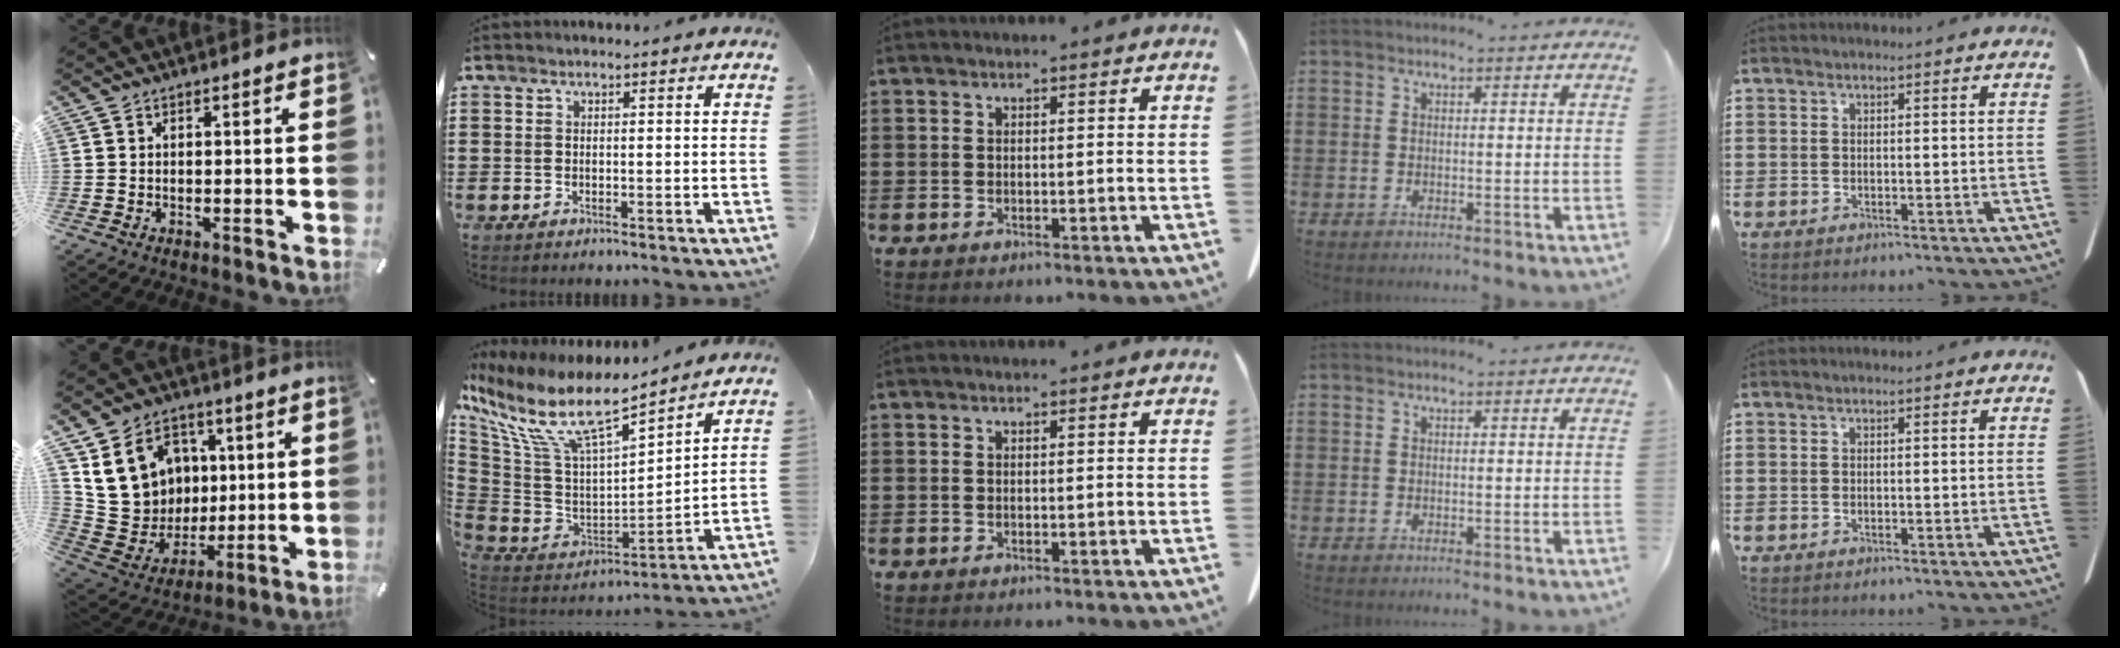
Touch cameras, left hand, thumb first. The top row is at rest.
{"thumb": {"total": 17.6, "force": [6.1, 15.3, 6.2], "torque": [-0.109, -0.021, 0.139]}, "index": {"total": 12.8, "force": [8.4, 3.4, 9.1], "torque": [-0.210, -0.050, 0.141]}}